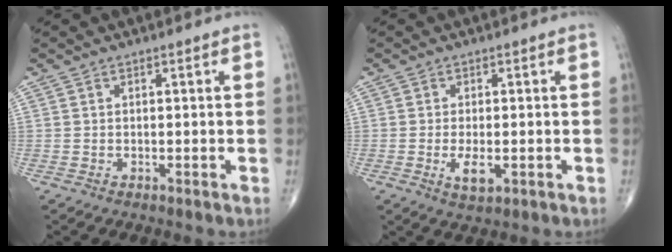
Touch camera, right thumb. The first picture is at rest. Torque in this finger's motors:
{"motor_torque": [-0.10, -0.08, 0.23, 0.31, 0.13]}